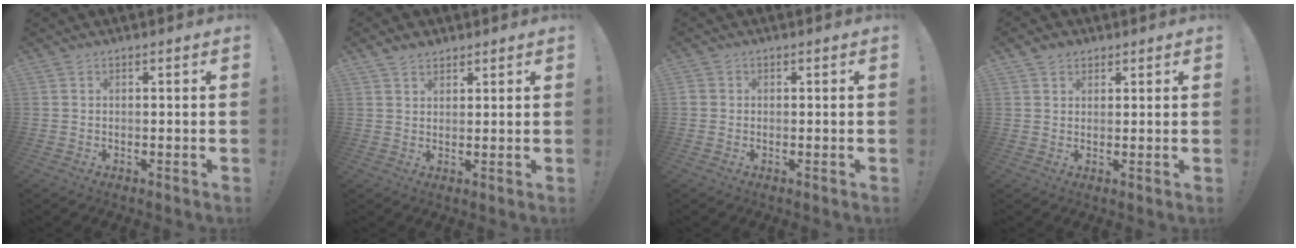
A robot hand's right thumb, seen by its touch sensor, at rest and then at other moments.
{"total": 3.3, "force": [2.7, 1.7, 0.9], "torque": [-0.014, -0.014, 0.050]}
{"total": 1.4, "force": [0.1, 1.3, 0.4], "torque": [-0.009, 0.005, 0.003]}
{"total": 2.9, "force": [1.9, 2.0, 0.7], "torque": [-0.009, -0.007, 0.034]}